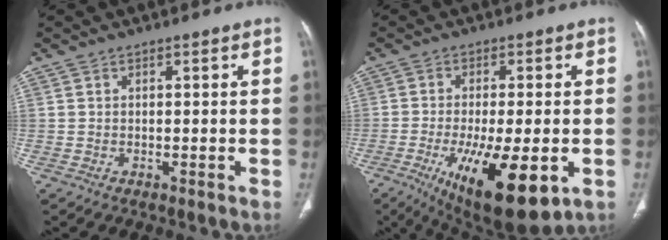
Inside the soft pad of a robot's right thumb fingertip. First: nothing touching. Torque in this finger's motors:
{"motor_torque": [1.83, 1.72, 0.16, -0.06, 0.16]}